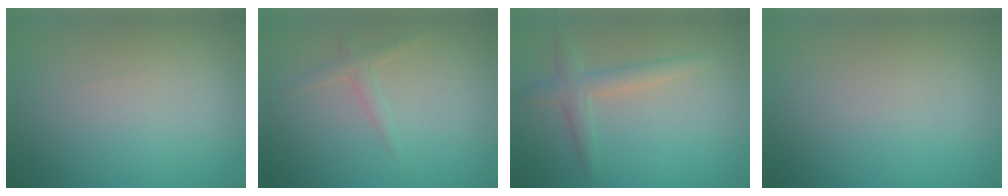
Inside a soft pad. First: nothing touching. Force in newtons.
{"total": 1.3, "press": 1.3, "slide": 0.0}
{"total": 2.4, "press": 2.4, "slide": 0.1}
{"total": 0.0}